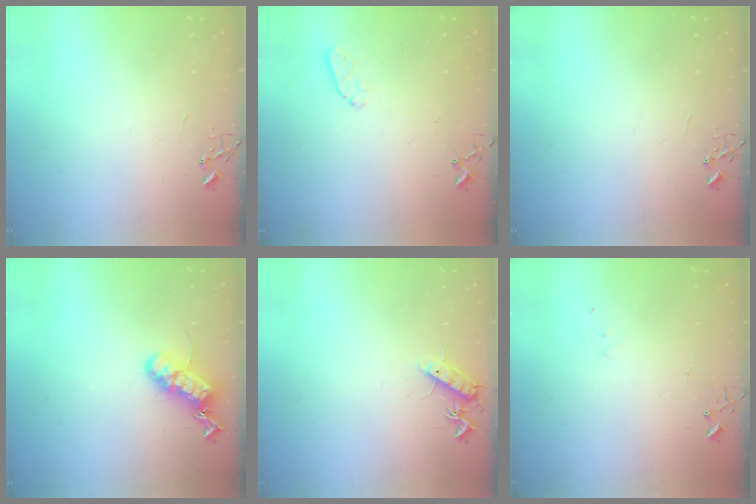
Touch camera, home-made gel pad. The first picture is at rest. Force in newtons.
{"total": 5.0, "press": 4.9, "slide": 0.9}
{"total": 0.0}
{"total": 16.7, "press": 16.6, "slide": 1.2}
{"total": 10.1, "press": 10.0, "slide": 0.8}
{"total": 4.9, "press": 4.9, "slide": 0.3}